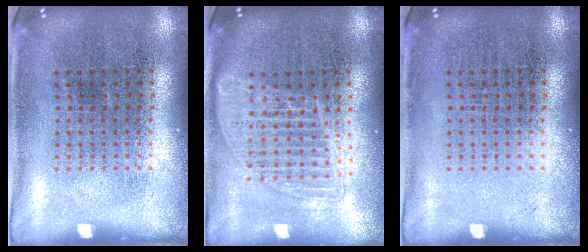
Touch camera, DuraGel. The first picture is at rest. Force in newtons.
{"total": 1.4, "press": 1.2, "slide": 0.7}
{"total": 0.0}